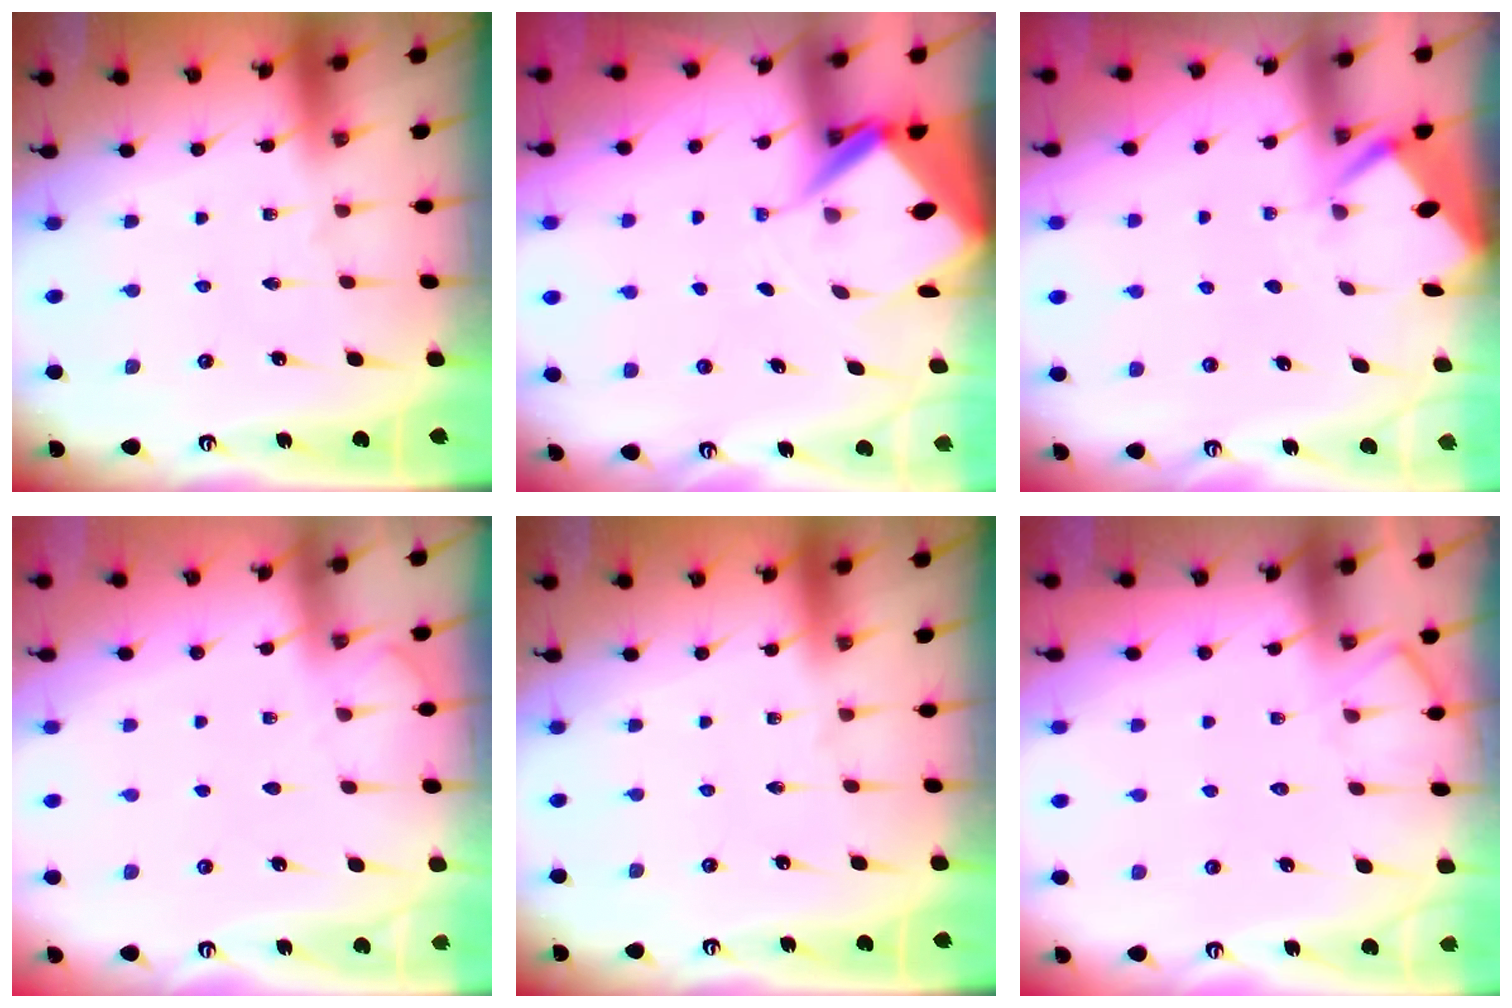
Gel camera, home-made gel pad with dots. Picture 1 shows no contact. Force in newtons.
{"total": 6.2, "press": 6.2, "slide": 0.5}
{"total": 2.7, "press": 2.7, "slide": 0.4}
{"total": 2.3, "press": 2.3, "slide": 0.3}
{"total": 0.0}
{"total": 5.8, "press": 5.7, "slide": 0.7}